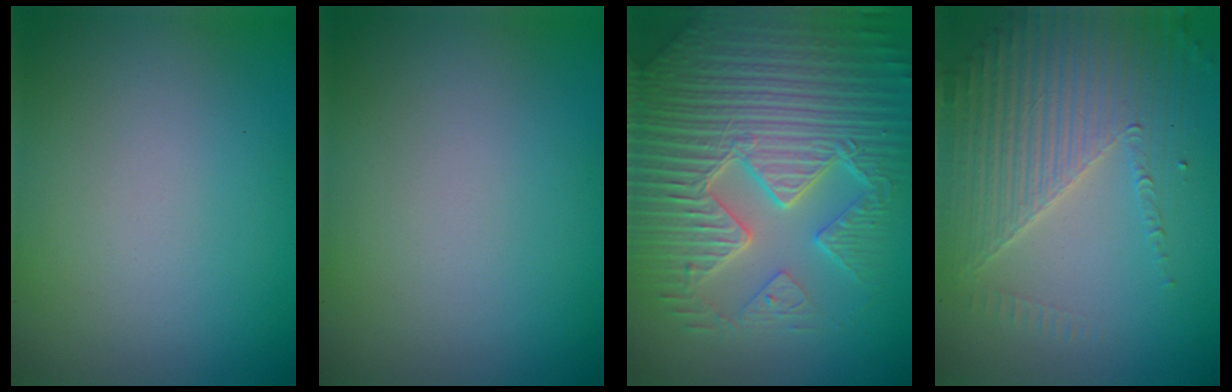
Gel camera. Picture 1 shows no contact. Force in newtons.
{"total": 0.0}
{"total": 9.7, "press": 6.8, "slide": 6.9}
{"total": 4.7, "press": 4.0, "slide": 2.5}